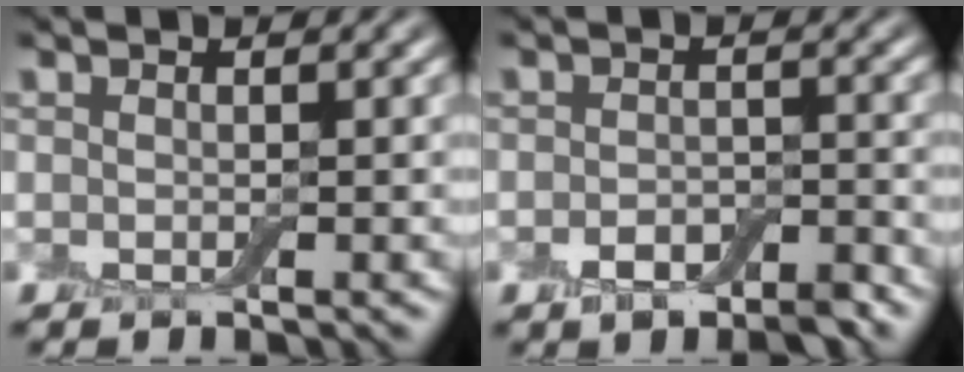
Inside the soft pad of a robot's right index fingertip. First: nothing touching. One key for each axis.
{"total": 3.4, "fx": -2.1, "fy": 1.7, "fz": 2.0, "tx": -0.027, "ty": 0.000, "tz": -0.038}